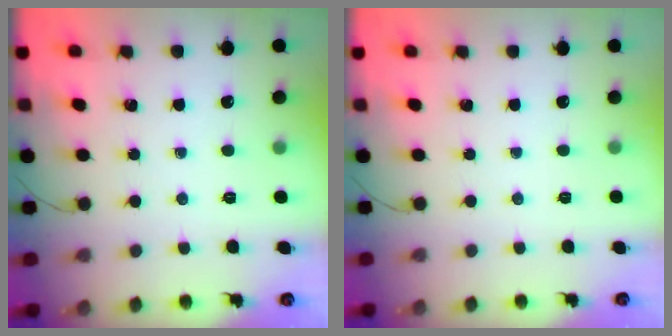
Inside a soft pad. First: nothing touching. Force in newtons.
{"total": 2.4, "press": 2.4, "slide": 0.5}